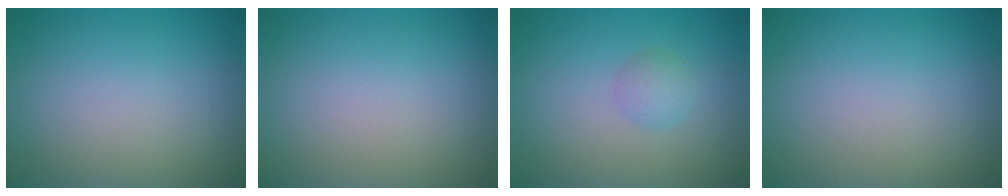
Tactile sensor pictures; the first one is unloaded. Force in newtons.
{"total": 0.0}
{"total": 1.5, "press": 1.5, "slide": 0.1}
{"total": 0.0}